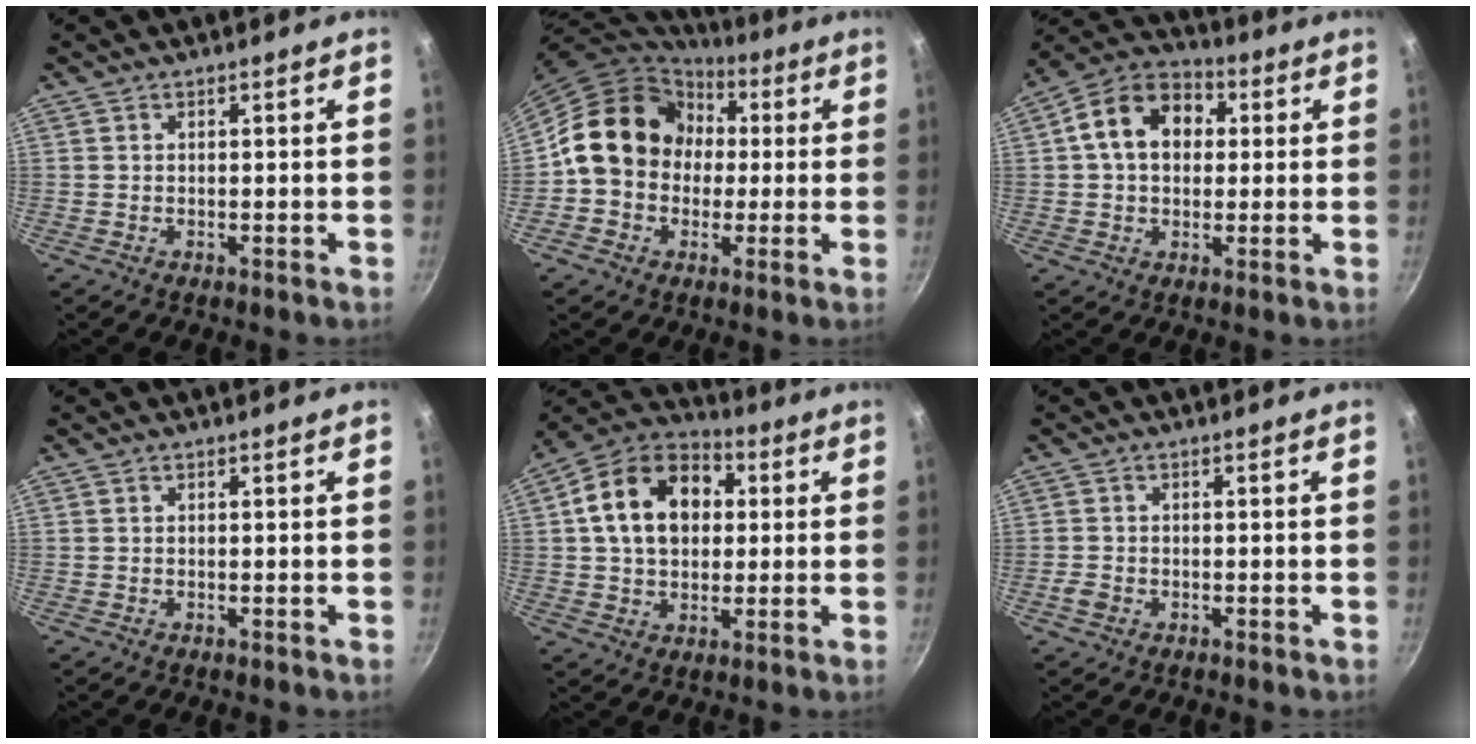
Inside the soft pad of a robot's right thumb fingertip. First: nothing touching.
{"total": 15.8, "force": [1.4, 13.7, 7.9], "torque": [-0.091, 0.035, 0.008]}
{"total": 13.5, "force": [2.4, 10.1, 8.6], "torque": [-0.114, 0.027, 0.019]}
{"total": 0.0}
{"total": 16.9, "force": [3.0, 12.5, 11.0], "torque": [-0.161, 0.028, 0.037]}
{"total": 2.2, "force": [-1.0, 1.7, 1.1], "torque": [-0.022, 0.009, -0.020]}